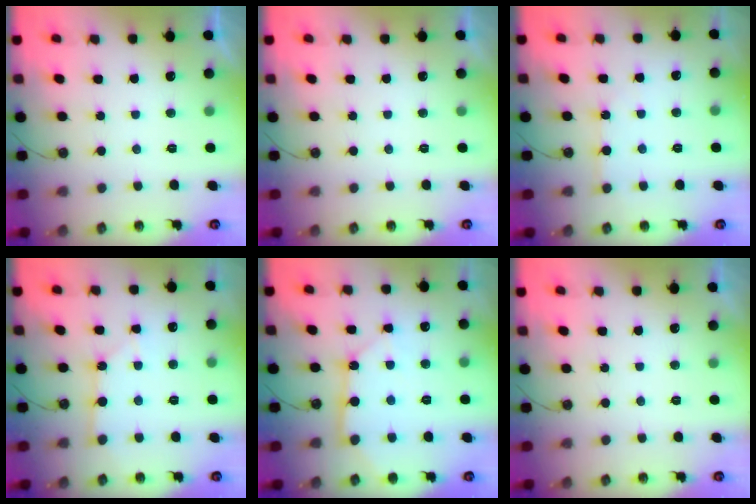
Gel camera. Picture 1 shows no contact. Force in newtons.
{"total": 0.0}
{"total": 5.5, "press": 5.5, "slide": 0.6}
{"total": 2.7, "press": 2.7, "slide": 0.3}
{"total": 11.3, "press": 11.2, "slide": 1.2}
{"total": 0.0}